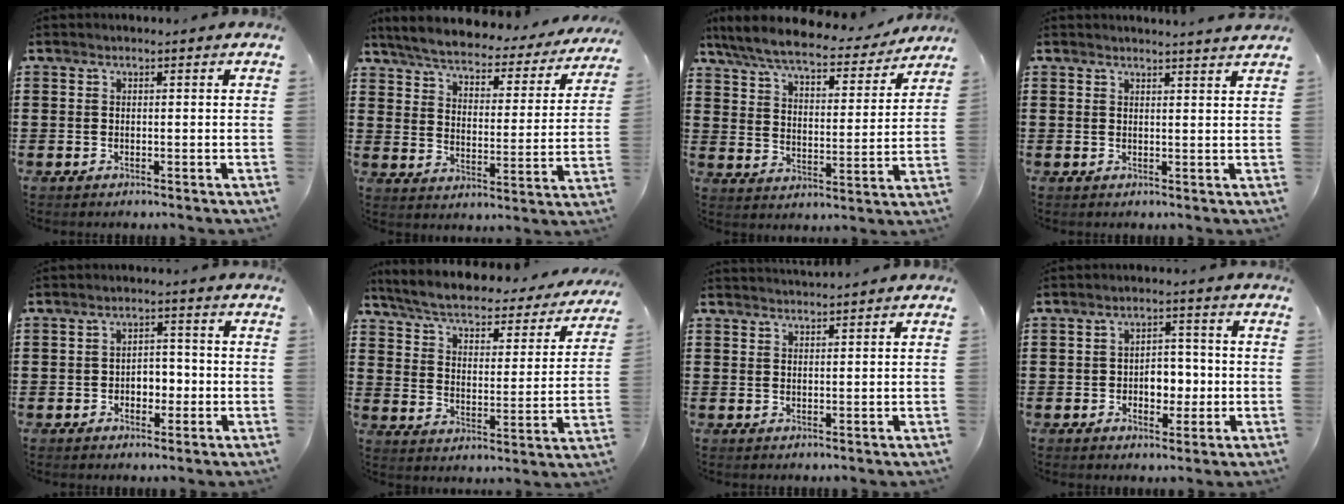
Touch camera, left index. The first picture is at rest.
{"total": 4.6, "force": [4.3, 0.7, 1.6], "torque": [-0.054, -0.030, 0.068]}
{"total": 7.2, "force": [6.4, 1.0, 3.1], "torque": [-0.088, -0.034, 0.110]}
{"total": 2.1, "force": [2.0, -0.4, 0.4], "torque": [-0.004, -0.008, 0.037]}
{"total": 3.4, "force": [-1.0, 2.4, 2.2], "torque": [-0.041, 0.004, -0.026]}
{"total": 4.3, "force": [3.7, 0.7, 2.0], "torque": [-0.061, -0.033, 0.056]}
{"total": 1.3, "force": [1.3, -0.1, 0.1], "torque": [-0.004, 0.000, 0.027]}
{"total": 4.6, "force": [-0.8, 3.2, 3.3], "torque": [-0.052, 0.003, -0.022]}